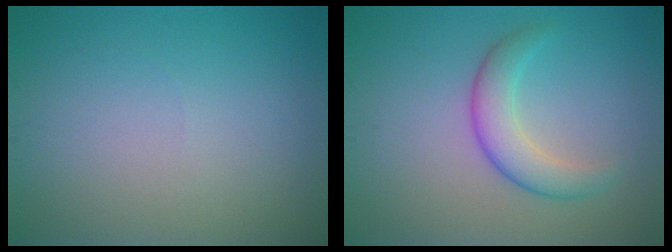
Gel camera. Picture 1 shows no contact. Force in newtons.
{"total": 3.4, "press": 3.4, "slide": 0.0}